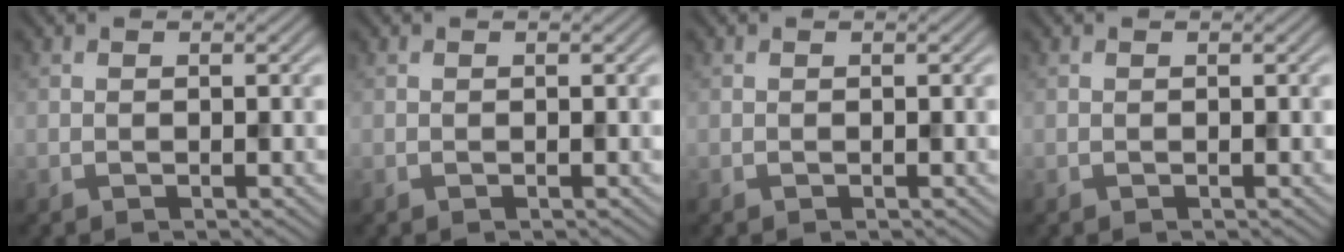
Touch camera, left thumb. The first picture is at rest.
{"total": 0.0}
{"total": 0.0}
{"total": 0.0}